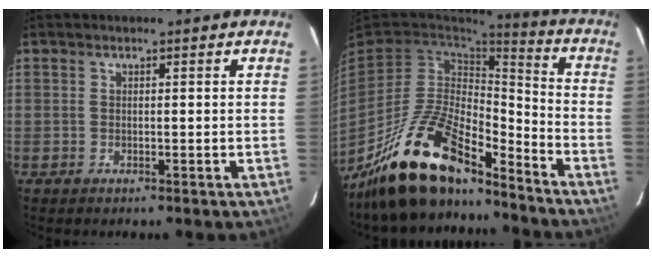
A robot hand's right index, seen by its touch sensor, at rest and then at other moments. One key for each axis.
{"total": 19.8, "fx": -15.1, "fy": 6.6, "fz": 11.0, "tx": -0.230, "ty": -0.013, "tz": -0.270}